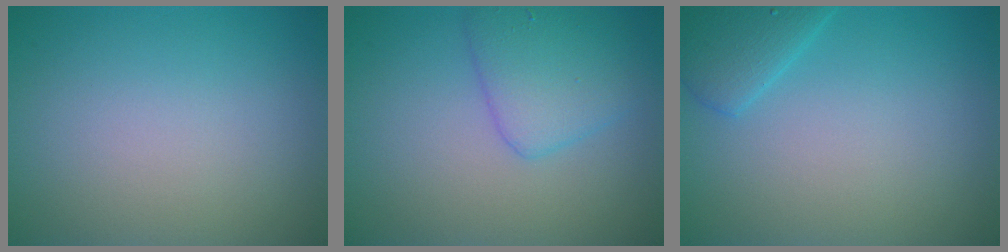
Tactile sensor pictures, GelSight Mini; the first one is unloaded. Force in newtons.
{"total": 3.6, "press": 3.5, "slide": 0.3}
{"total": 2.7, "press": 2.7, "slide": 0.2}